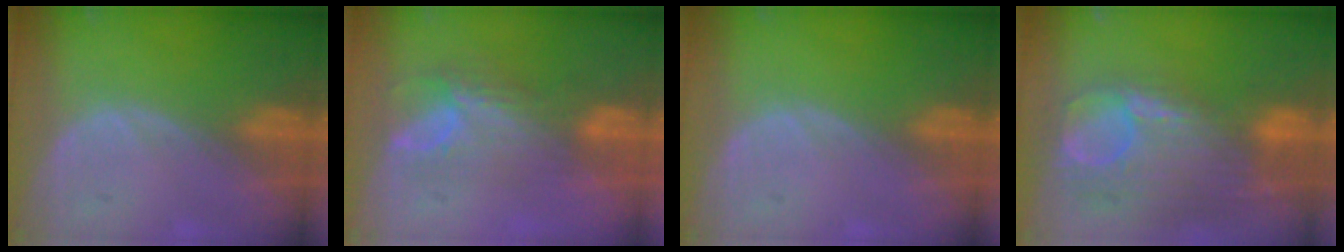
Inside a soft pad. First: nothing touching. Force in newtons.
{"total": 7.9, "press": 6.6, "slide": 4.3}
{"total": 0.0}
{"total": 12.7, "press": 10.7, "slide": 6.8}